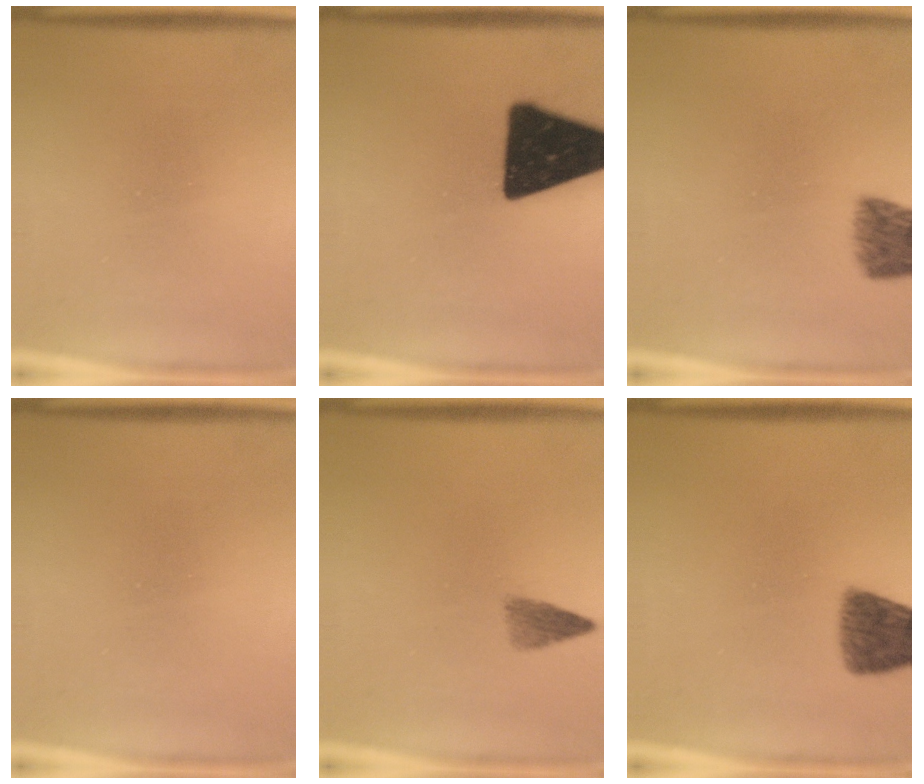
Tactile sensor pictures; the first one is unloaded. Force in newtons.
{"total": 19.3}
{"total": 6.0}
{"total": 0.0}
{"total": 2.2}
{"total": 7.5}